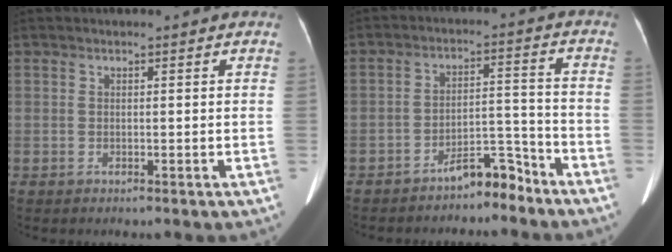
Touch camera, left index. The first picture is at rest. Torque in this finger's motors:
{"motor_torque": [-0.18, 0.38, 0.02, 0.00]}